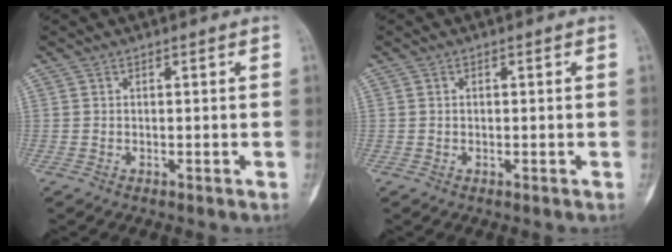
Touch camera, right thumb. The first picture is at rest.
{"total": 0.5, "force": [0.0, 0.5, 0.2], "torque": [0.001, 0.002, -0.002]}